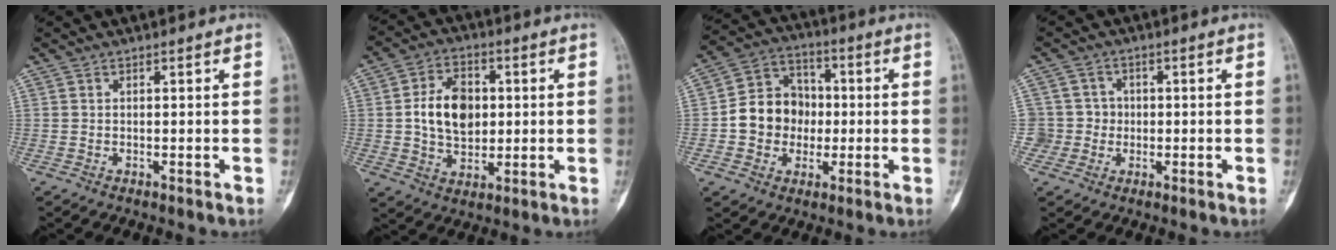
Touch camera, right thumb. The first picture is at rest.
{"total": 11.3, "force": [1.0, 7.9, 8.0], "torque": [-0.112, 0.003, 0.019]}
{"total": 11.6, "force": [-1.1, 10.2, 5.5], "torque": [-0.053, 0.031, -0.027]}
{"total": 4.5, "force": [-0.5, 4.5, -0.3], "torque": [0.042, 0.015, -0.015]}